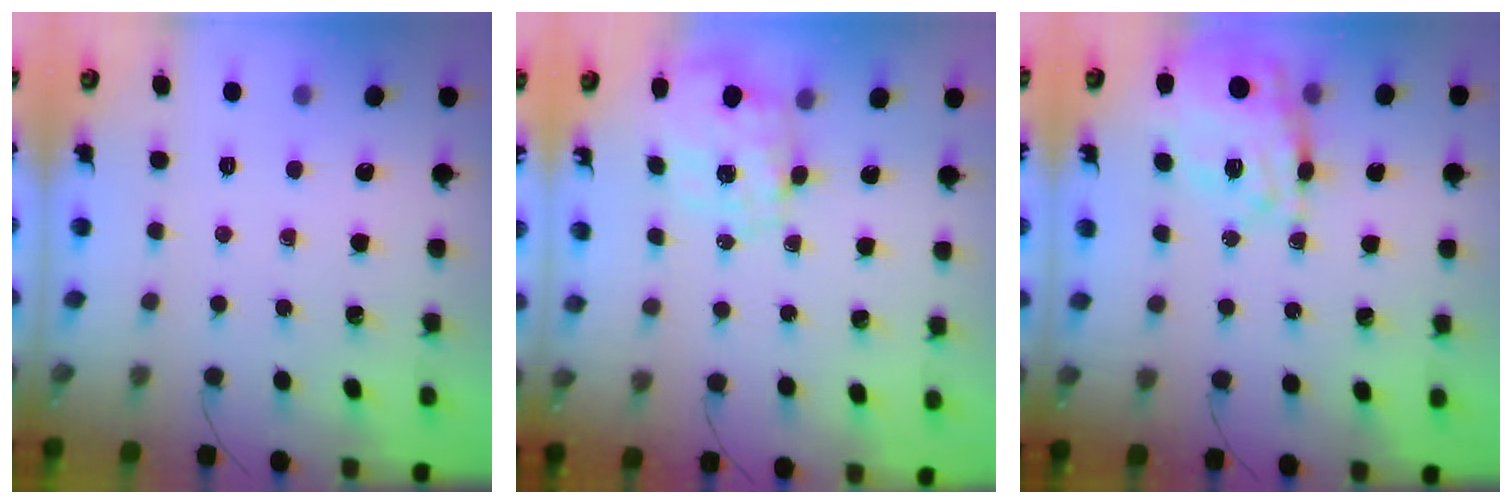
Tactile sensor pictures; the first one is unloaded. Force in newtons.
{"total": 2.1, "press": 1.8, "slide": 1.1}
{"total": 16.8, "press": 16.0, "slide": 5.2}